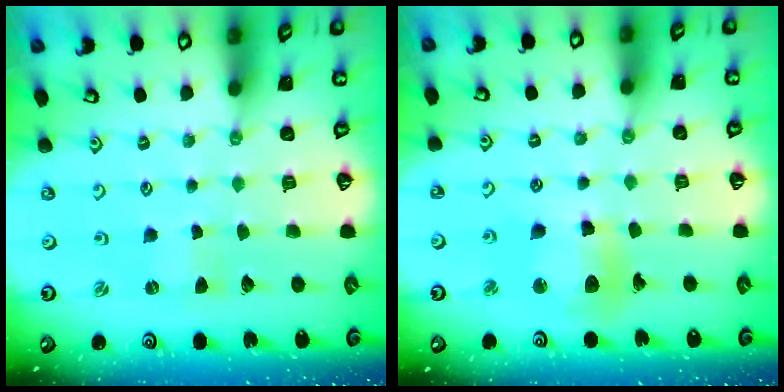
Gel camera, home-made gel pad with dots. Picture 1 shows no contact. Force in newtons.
{"total": 12.0, "press": 11.7, "slide": 2.6}